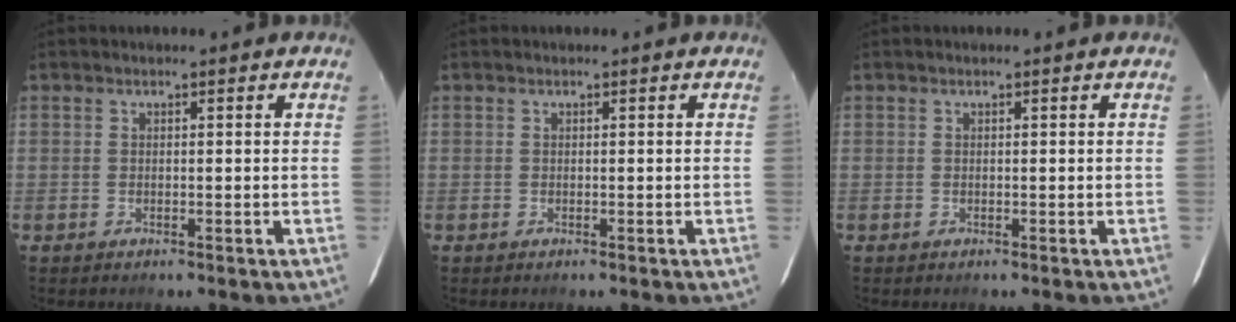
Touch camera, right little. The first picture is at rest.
{"total": 0.0}
{"total": 0.0}